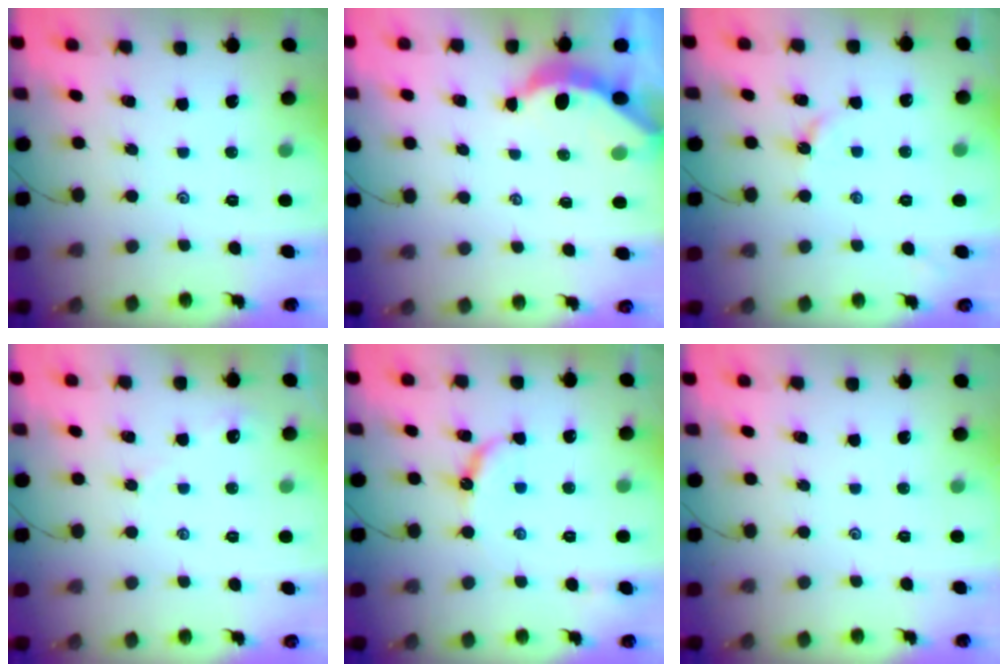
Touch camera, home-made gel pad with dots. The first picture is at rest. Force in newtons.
{"total": 3.9, "press": 3.9, "slide": 0.5}
{"total": 2.6, "press": 2.6, "slide": 0.4}
{"total": 2.4, "press": 2.4, "slide": 0.4}
{"total": 9.0, "press": 9.0, "slide": 0.8}
{"total": 0.0}